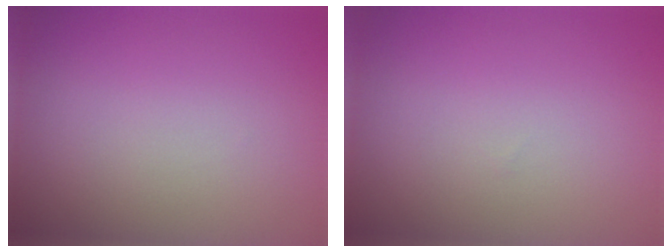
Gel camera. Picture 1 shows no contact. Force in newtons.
{"total": 0.0}